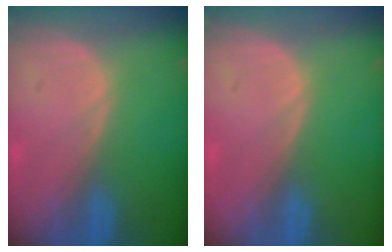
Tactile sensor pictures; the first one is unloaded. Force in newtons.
{"total": 0.0}